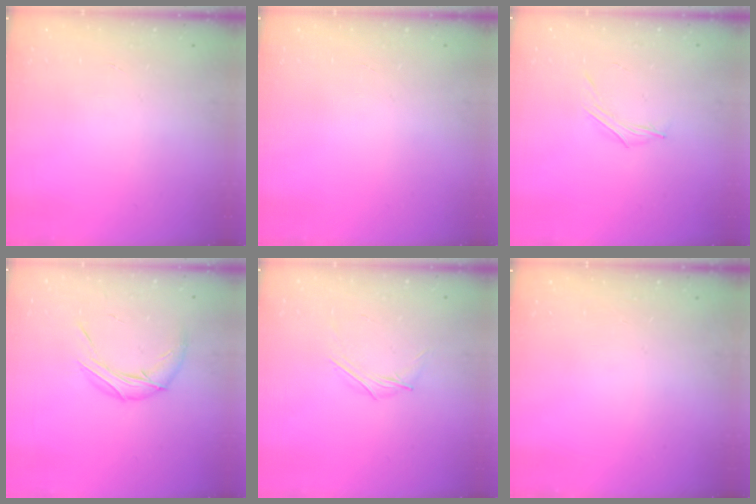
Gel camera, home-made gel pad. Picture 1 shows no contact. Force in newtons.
{"total": 0.0}
{"total": 3.5, "press": 3.3, "slide": 1.0}
{"total": 10.5, "press": 10.4, "slide": 1.0}
{"total": 3.9, "press": 3.7, "slide": 1.3}
{"total": 0.0}